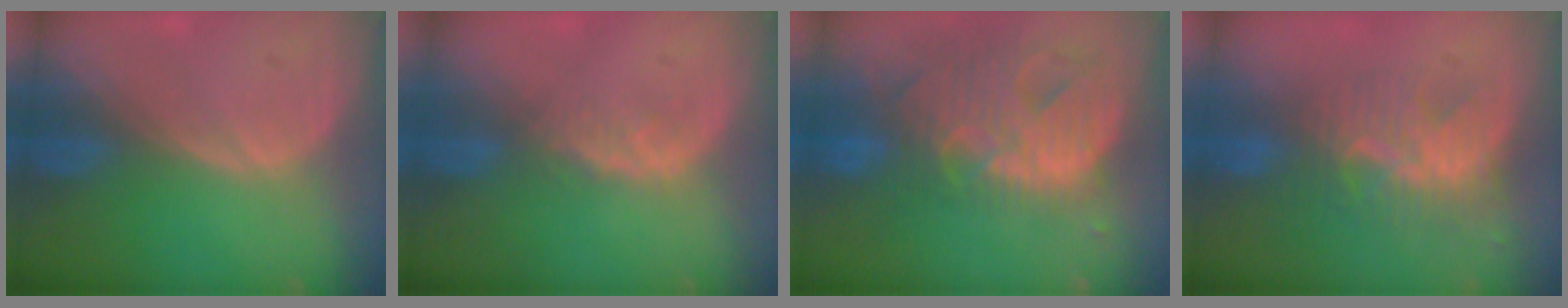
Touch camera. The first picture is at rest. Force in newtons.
{"total": 1.9, "press": 1.9, "slide": 0.3}
{"total": 13.7, "press": 11.7, "slide": 7.2}
{"total": 8.7, "press": 7.6, "slide": 4.2}